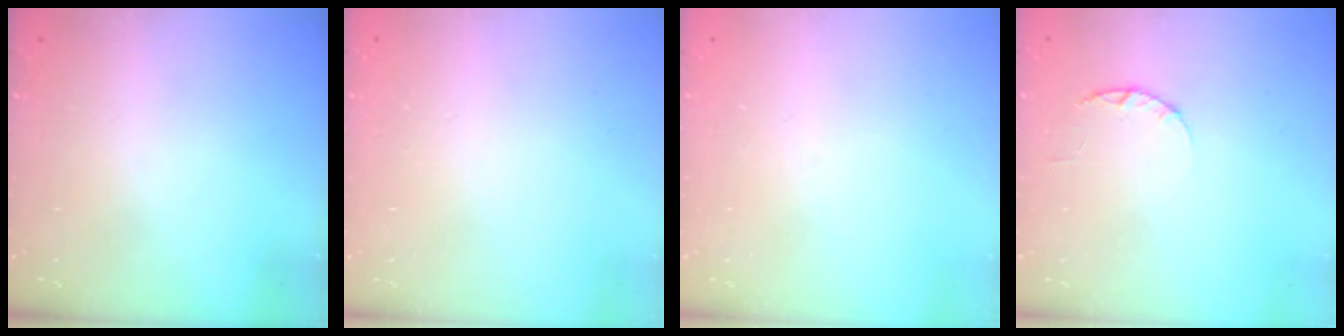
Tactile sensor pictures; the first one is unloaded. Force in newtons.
{"total": 2.6, "press": 2.6, "slide": 0.2}
{"total": 0.0}
{"total": 2.4, "press": 2.3, "slide": 0.4}